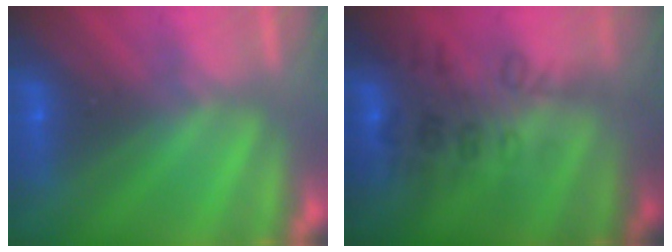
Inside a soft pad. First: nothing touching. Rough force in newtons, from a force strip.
{"total": 2.8}